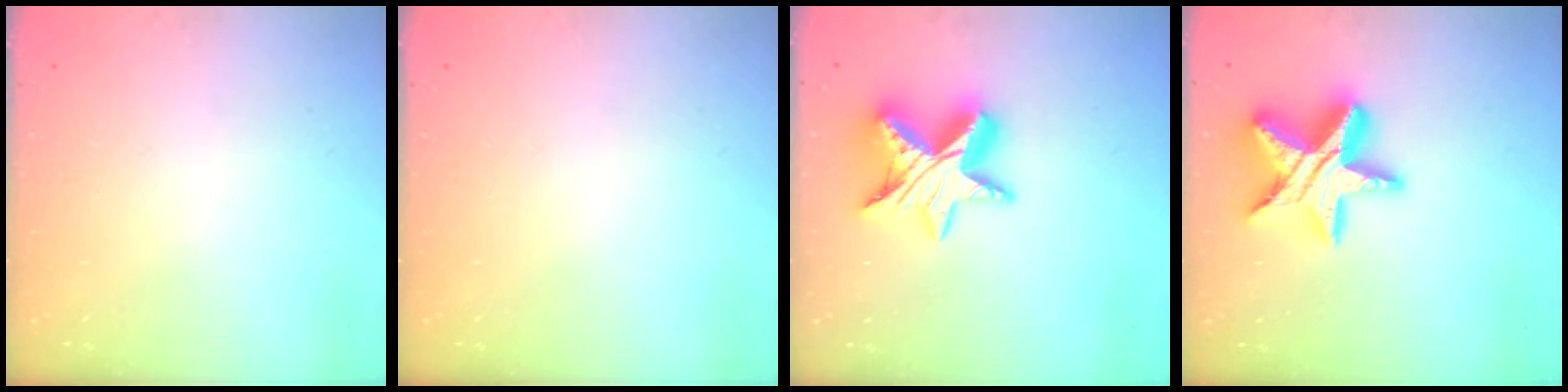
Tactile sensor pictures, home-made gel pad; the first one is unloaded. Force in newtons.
{"total": 0.0}
{"total": 14.6, "press": 14.6, "slide": 1.0}
{"total": 19.6, "press": 19.6, "slide": 1.3}